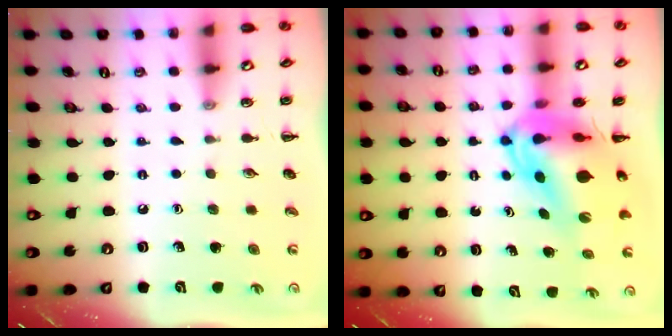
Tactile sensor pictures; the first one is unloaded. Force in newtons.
{"total": 10.0, "press": 9.5, "slide": 3.2}